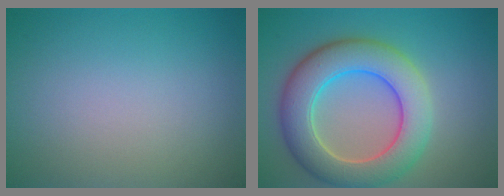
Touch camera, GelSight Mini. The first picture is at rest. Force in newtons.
{"total": 8.2, "press": 8.2, "slide": 0.4}